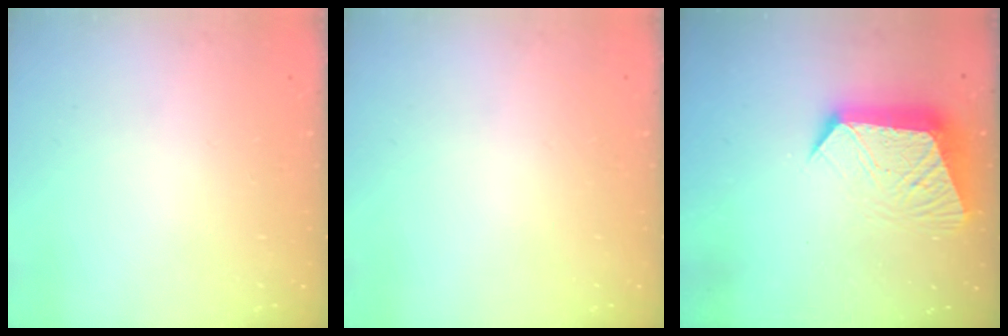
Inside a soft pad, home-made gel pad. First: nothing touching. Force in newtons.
{"total": 0.0}
{"total": 12.3, "press": 12.2, "slide": 1.0}